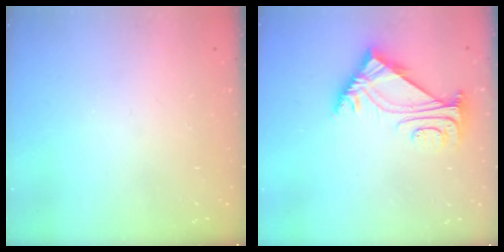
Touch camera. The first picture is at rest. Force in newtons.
{"total": 5.9, "press": 5.8, "slide": 1.1}